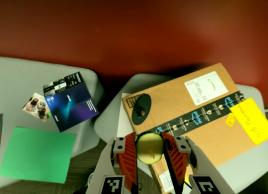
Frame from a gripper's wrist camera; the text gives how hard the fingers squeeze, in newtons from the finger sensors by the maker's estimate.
{"total": 11.8, "left": 12.1, "right": 11.5}